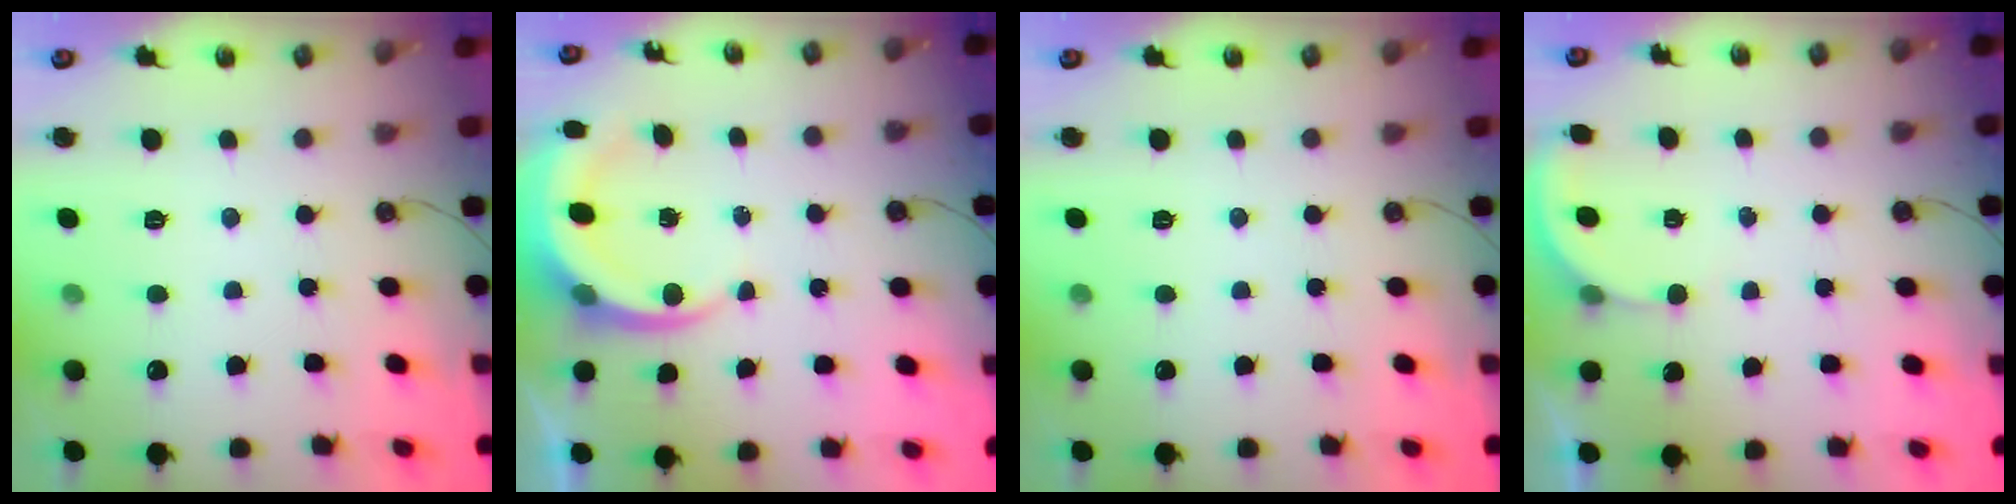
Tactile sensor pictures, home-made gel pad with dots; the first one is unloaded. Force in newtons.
{"total": 6.5, "press": 6.4, "slide": 0.8}
{"total": 0.0}
{"total": 1.6, "press": 1.6, "slide": 0.3}